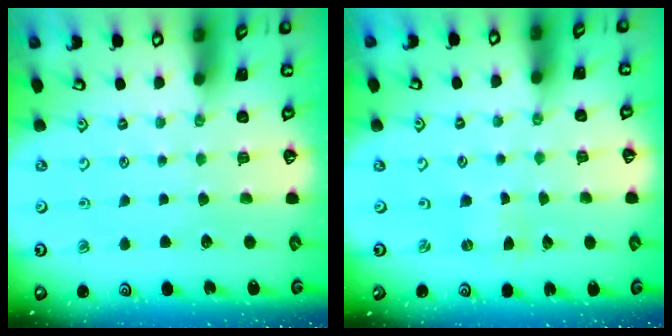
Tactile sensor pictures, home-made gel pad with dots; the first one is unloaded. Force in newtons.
{"total": 0.0}